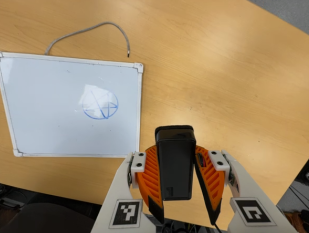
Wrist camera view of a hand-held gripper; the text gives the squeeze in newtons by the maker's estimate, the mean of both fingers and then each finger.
{"total": 7.9, "left": 7.1, "right": 8.6}